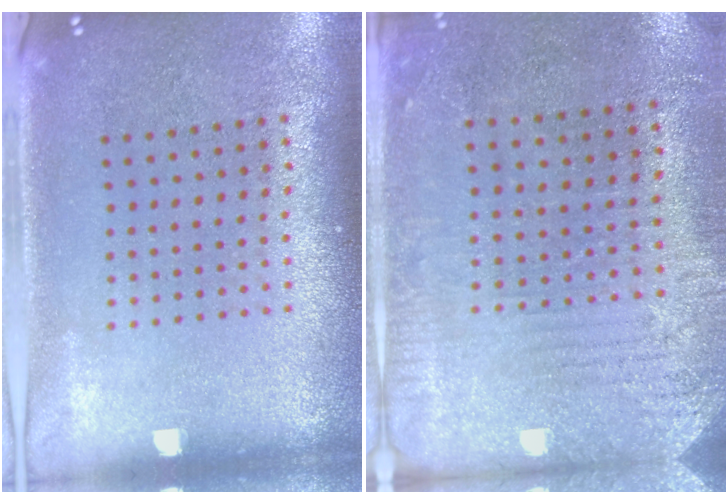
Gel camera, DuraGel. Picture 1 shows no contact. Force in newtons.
{"total": 2.8, "press": 2.4, "slide": 1.4}